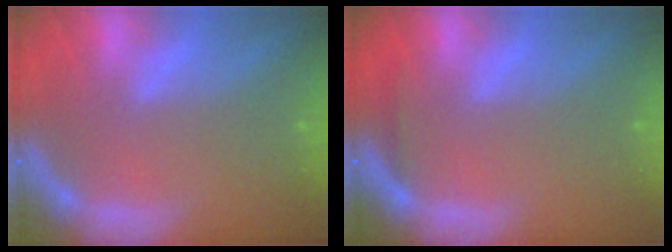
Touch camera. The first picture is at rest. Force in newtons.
{"total": 0.9}